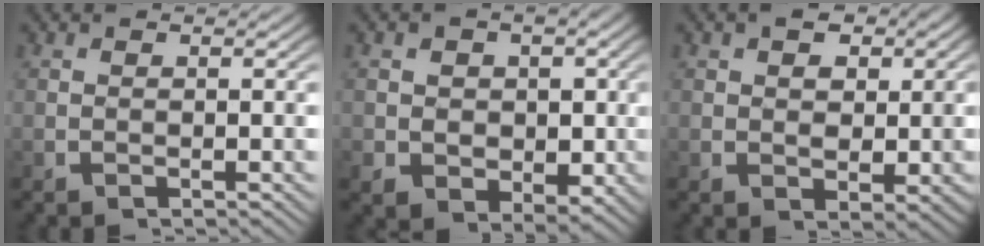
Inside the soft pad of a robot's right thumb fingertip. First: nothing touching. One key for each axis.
{"total": 6.7, "fx": 0.1, "fy": 5.6, "fz": 3.7, "tx": -0.076, "ty": -0.040, "tz": 0.016}
{"total": 5.0, "fx": 1.5, "fy": 3.7, "fz": 3.0, "tx": -0.047, "ty": -0.023, "tz": 0.035}